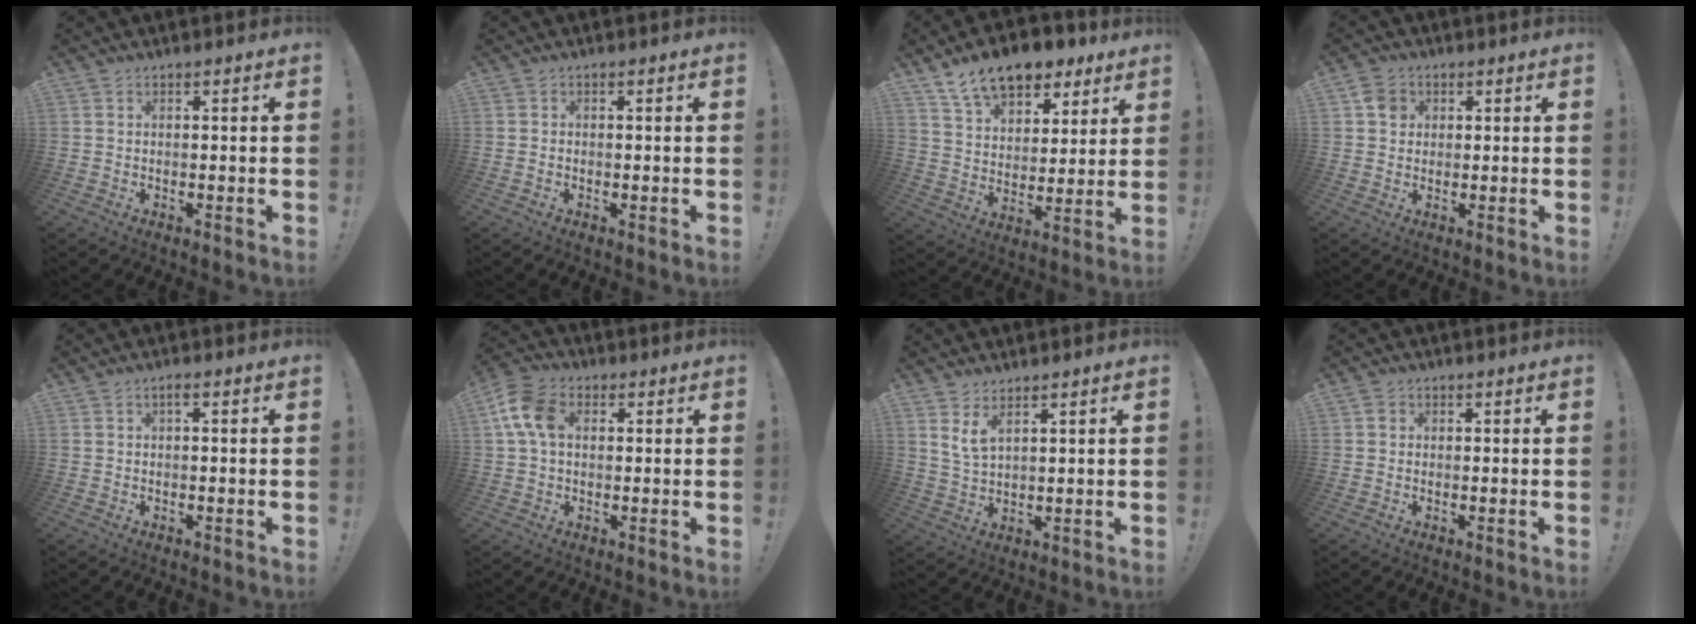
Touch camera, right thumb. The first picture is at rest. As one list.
[{"total": 0.6, "force": [-0.3, 0.5, 0.3], "torque": [-0.010, 0.004, -0.004]}, {"total": 14.1, "force": [10.2, 7.7, 6.1], "torque": [-0.102, -0.063, 0.187]}, {"total": 5.1, "force": [1.6, 4.3, 2.3], "torque": [-0.027, 0.004, 0.031]}, {"total": 1.0, "force": [-0.3, -0.1, 0.9], "torque": [-0.026, 0.005, -0.005]}, {"total": 10.4, "force": [1.8, 7.1, 7.3], "torque": [-0.149, 0.012, 0.038]}, {"total": 5.1, "force": [3.4, 1.7, 3.4], "torque": [-0.065, -0.018, 0.062]}, {"total": 1.3, "force": [0.2, 1.1, 0.5], "torque": [-0.001, 0.001, 0.003]}]